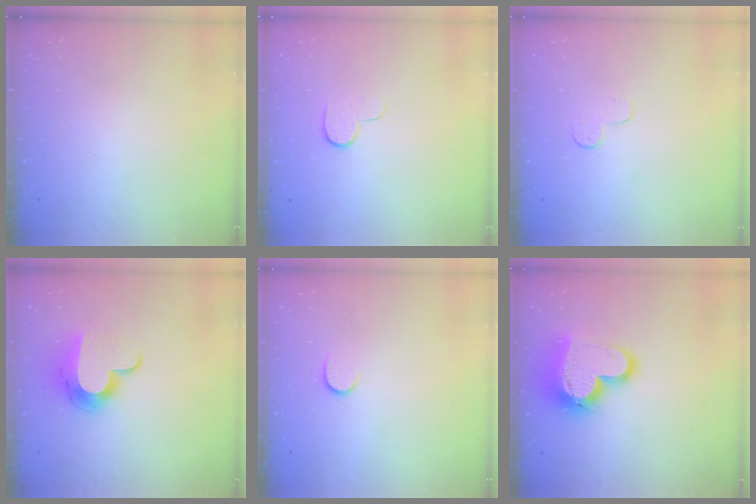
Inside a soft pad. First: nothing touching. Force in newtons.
{"total": 5.7, "press": 5.7, "slide": 0.6}
{"total": 5.0, "press": 4.9, "slide": 0.5}
{"total": 12.1, "press": 12.0, "slide": 0.9}
{"total": 5.7, "press": 5.6, "slide": 0.7}
{"total": 17.4, "press": 17.4, "slide": 1.3}